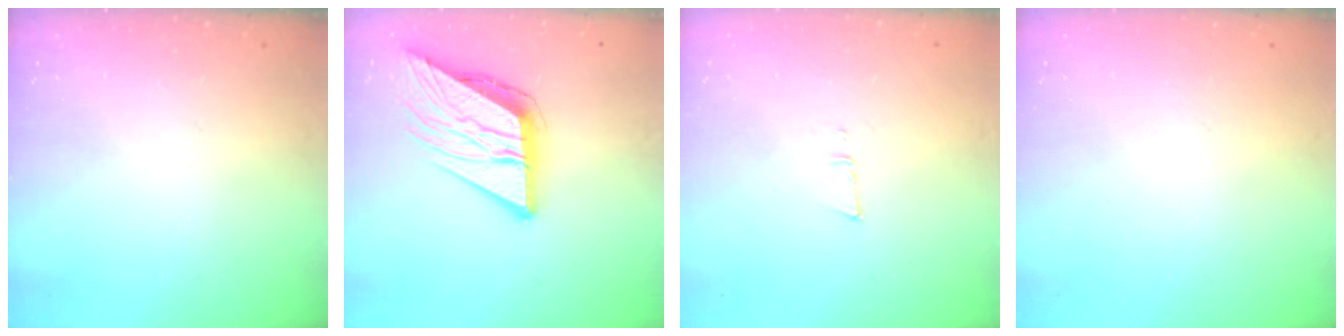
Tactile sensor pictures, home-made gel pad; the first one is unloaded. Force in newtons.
{"total": 12.8, "press": 12.7, "slide": 1.5}
{"total": 4.2, "press": 4.0, "slide": 1.1}
{"total": 0.0}